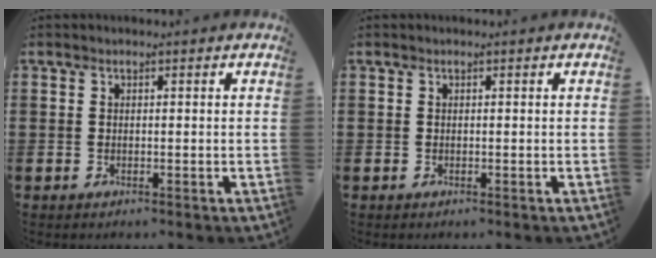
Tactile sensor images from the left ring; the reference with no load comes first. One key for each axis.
{"total": 0.0}